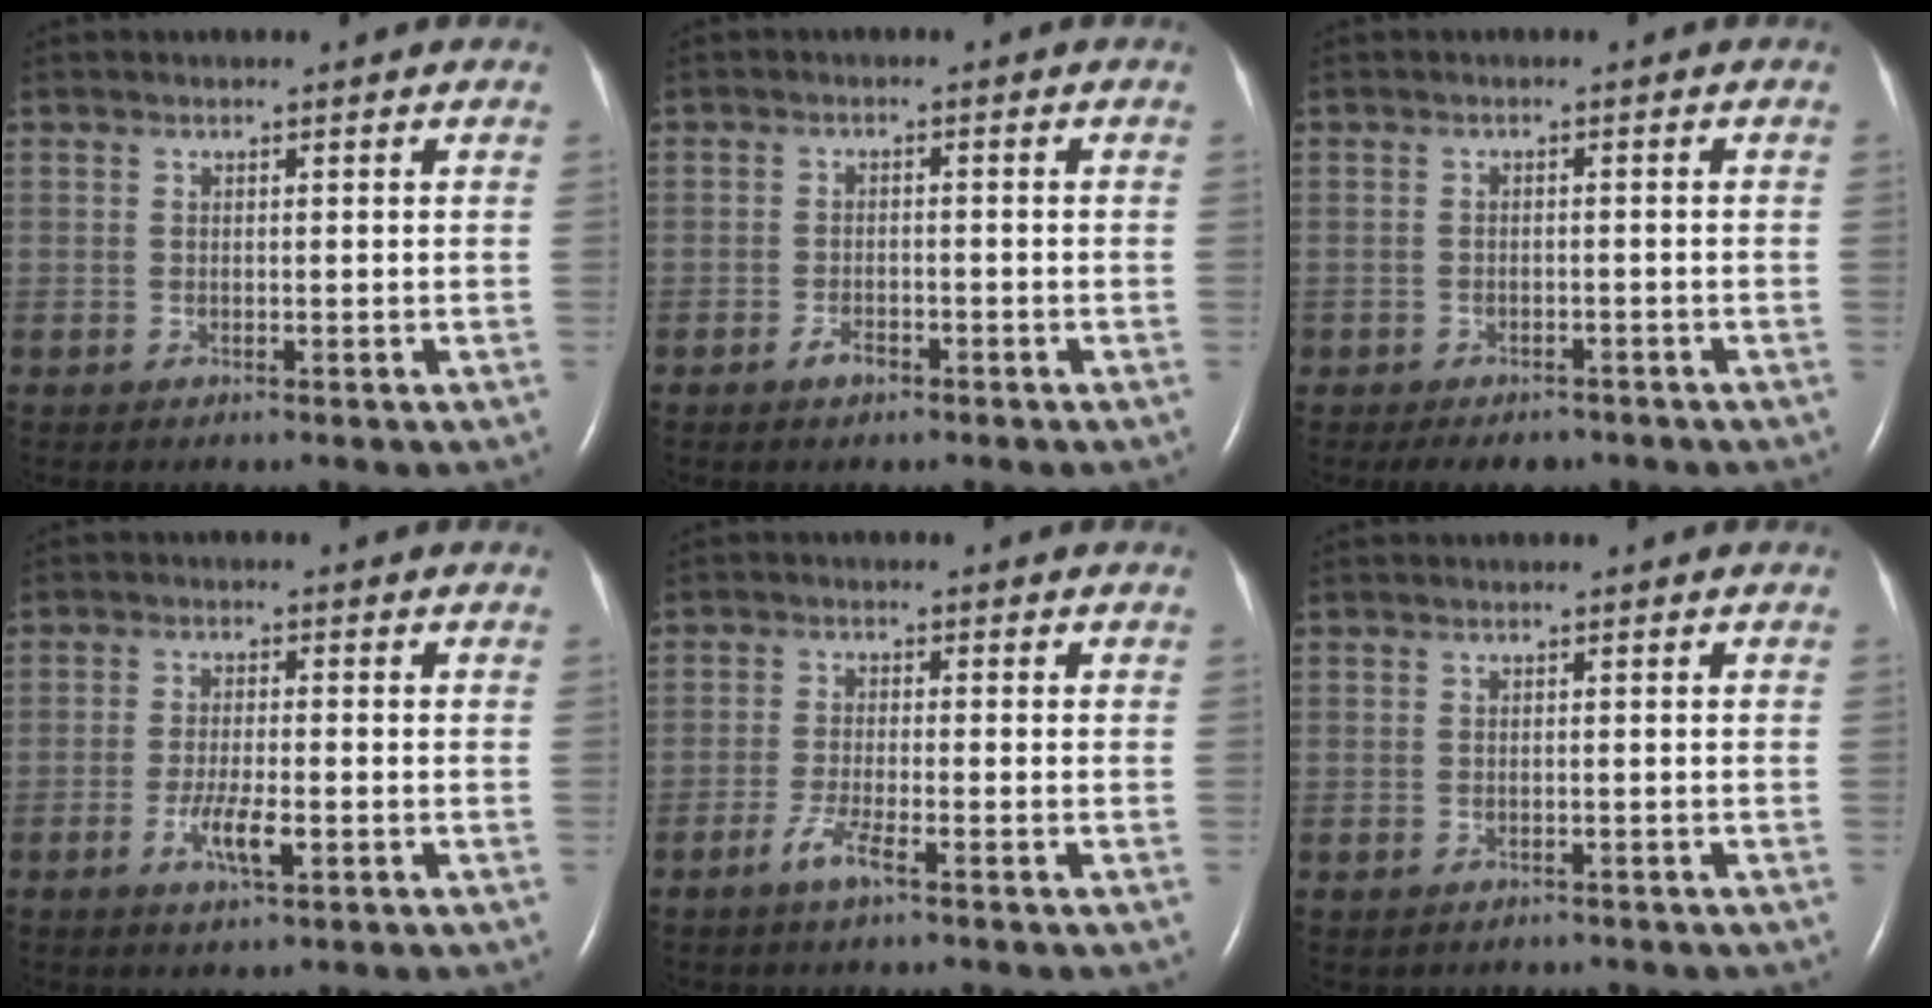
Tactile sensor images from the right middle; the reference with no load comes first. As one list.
[{"total": 2.0, "force": [-1.4, 0.9, 1.1], "torque": [-0.025, 0.002, -0.022]}, {"total": 4.7, "force": [-3.7, 2.4, 1.5], "torque": [-0.018, 0.003, -0.046]}, {"total": 4.5, "force": [-1.8, 0.9, 4.0], "torque": [-0.082, -0.002, -0.029]}, {"total": 3.4, "force": [-2.1, 0.1, 2.6], "torque": [-0.061, -0.005, -0.043]}, {"total": 1.8, "force": [-1.4, 1.0, 0.3], "torque": [-0.012, 0.000, -0.015]}]